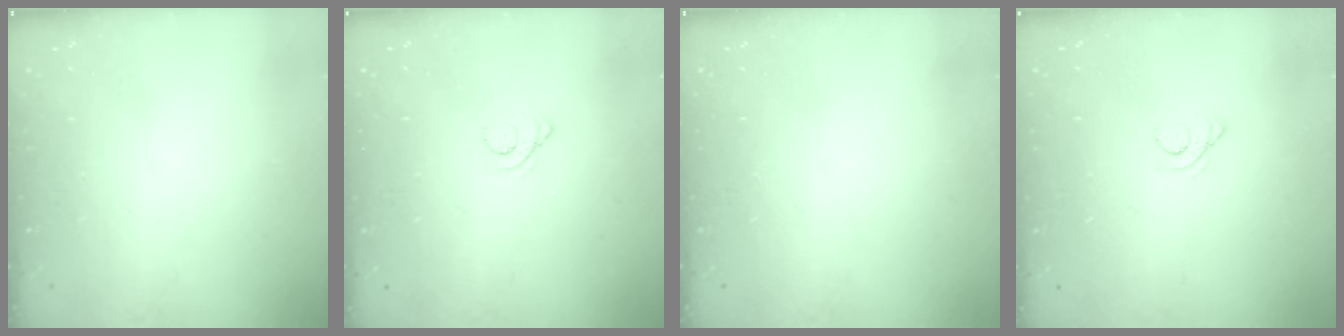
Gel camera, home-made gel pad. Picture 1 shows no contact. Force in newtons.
{"total": 1.7, "press": 1.7, "slide": 0.2}
{"total": 0.0}
{"total": 1.8, "press": 1.8, "slide": 0.2}